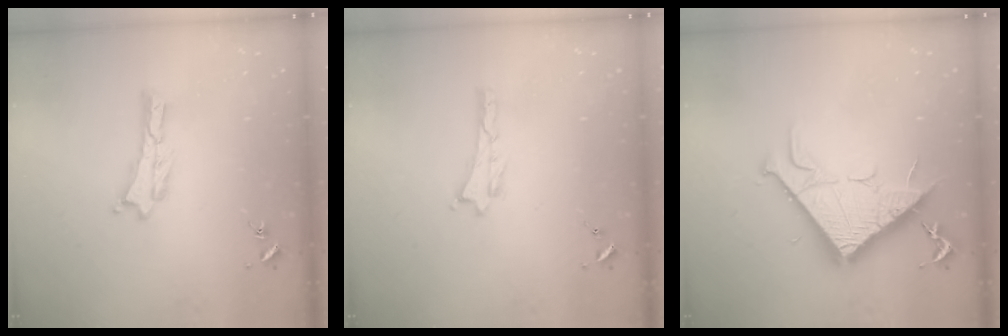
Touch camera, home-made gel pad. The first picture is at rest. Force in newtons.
{"total": 0.0}
{"total": 11.9, "press": 11.9, "slide": 0.2}